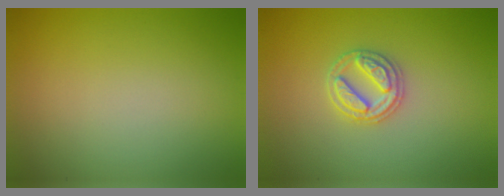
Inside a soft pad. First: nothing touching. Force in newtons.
{"total": 2.7, "press": 2.7, "slide": 0.3}